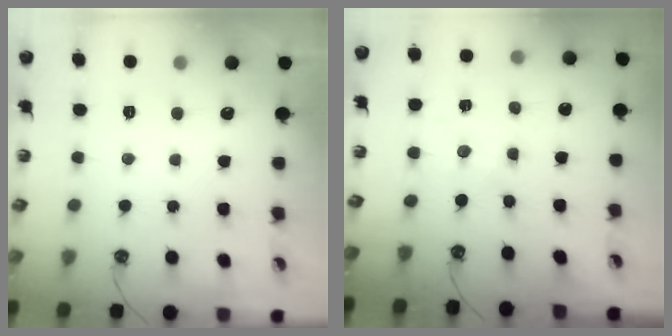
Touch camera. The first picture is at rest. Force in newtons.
{"total": 0.0}